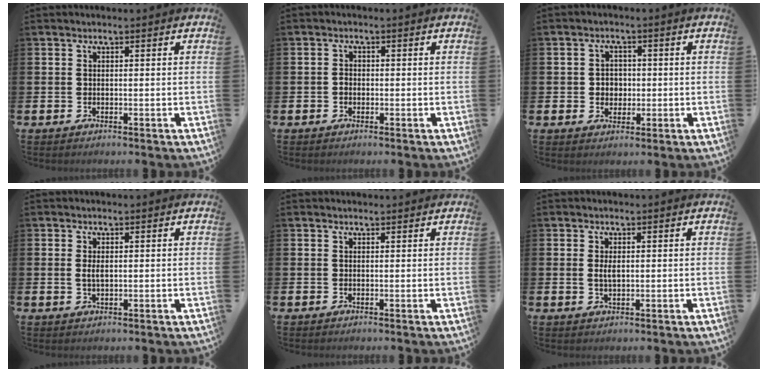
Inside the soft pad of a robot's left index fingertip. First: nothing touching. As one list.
[{"total": 1.1, "force": [-0.4, 0.9, 0.5], "torque": [0.006, -0.001, -0.013]}, {"total": 2.8, "force": [0.1, 2.6, 0.9], "torque": [-0.003, 0.001, -0.007]}, {"total": 1.5, "force": [0.2, 0.7, 1.3], "torque": [-0.019, 0.001, 0.001]}, {"total": 0.5, "force": [0.5, 0.1, 0.1], "torque": [0.006, -0.003, 0.007]}, {"total": 1.6, "force": [0.3, 0.7, 1.4], "torque": [-0.022, 0.001, 0.002]}]